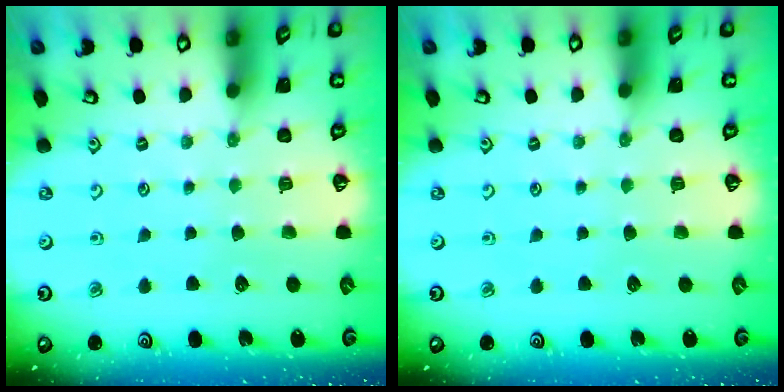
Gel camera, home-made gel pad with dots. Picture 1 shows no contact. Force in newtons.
{"total": 0.0}